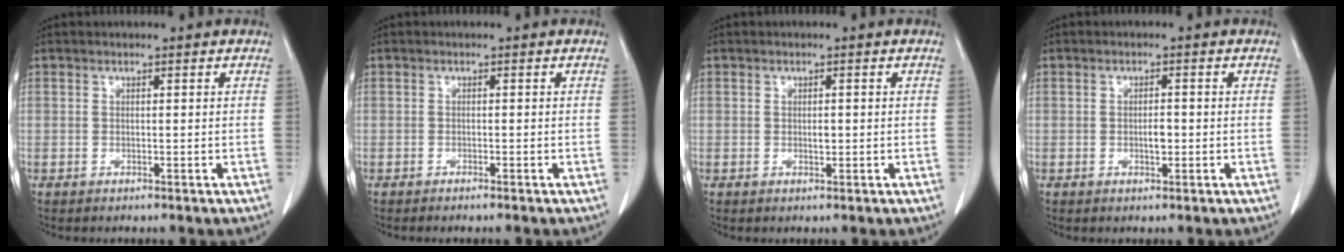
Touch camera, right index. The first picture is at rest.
{"total": 1.0, "force": [-0.9, -0.1, 0.5], "torque": [-0.011, -0.001, -0.012]}
{"total": 1.0, "force": [-0.1, 0.4, 0.8], "torque": [-0.016, 0.000, -0.001]}
{"total": 1.8, "force": [-0.4, 0.7, 1.6], "torque": [-0.028, 0.002, -0.006]}